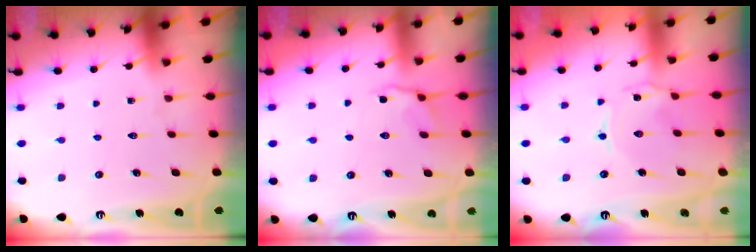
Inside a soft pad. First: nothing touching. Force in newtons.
{"total": 4.8, "press": 4.4, "slide": 2.1}
{"total": 1.0, "press": 0.9, "slide": 0.2}